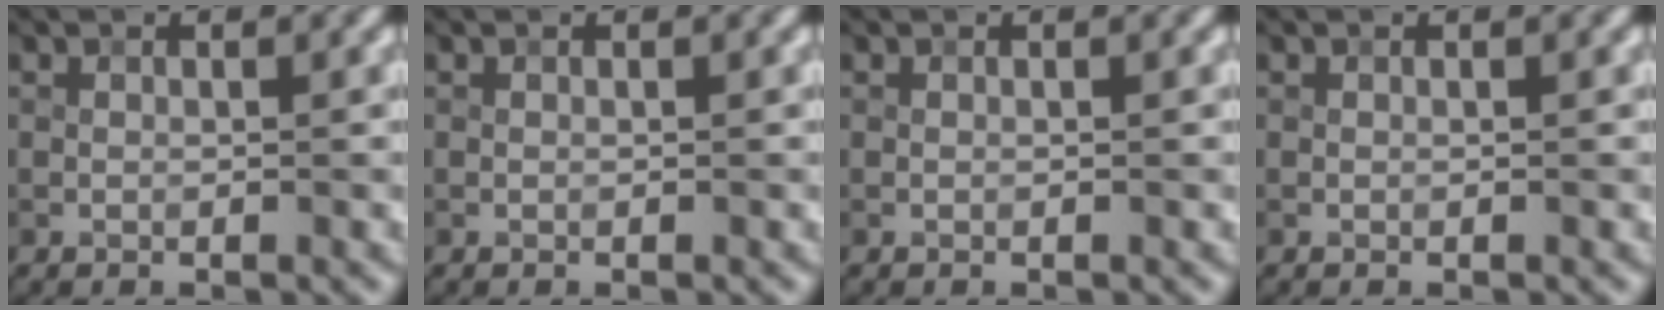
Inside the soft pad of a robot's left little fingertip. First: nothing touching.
{"total": 0.0}
{"total": 0.0}
{"total": 0.0}